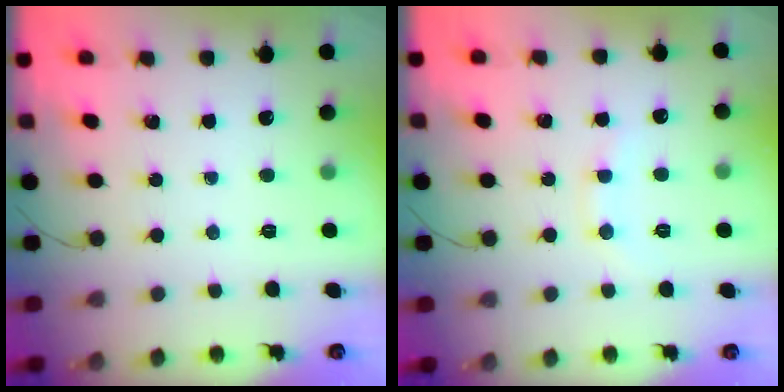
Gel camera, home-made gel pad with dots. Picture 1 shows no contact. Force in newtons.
{"total": 7.2, "press": 7.0, "slide": 1.6}